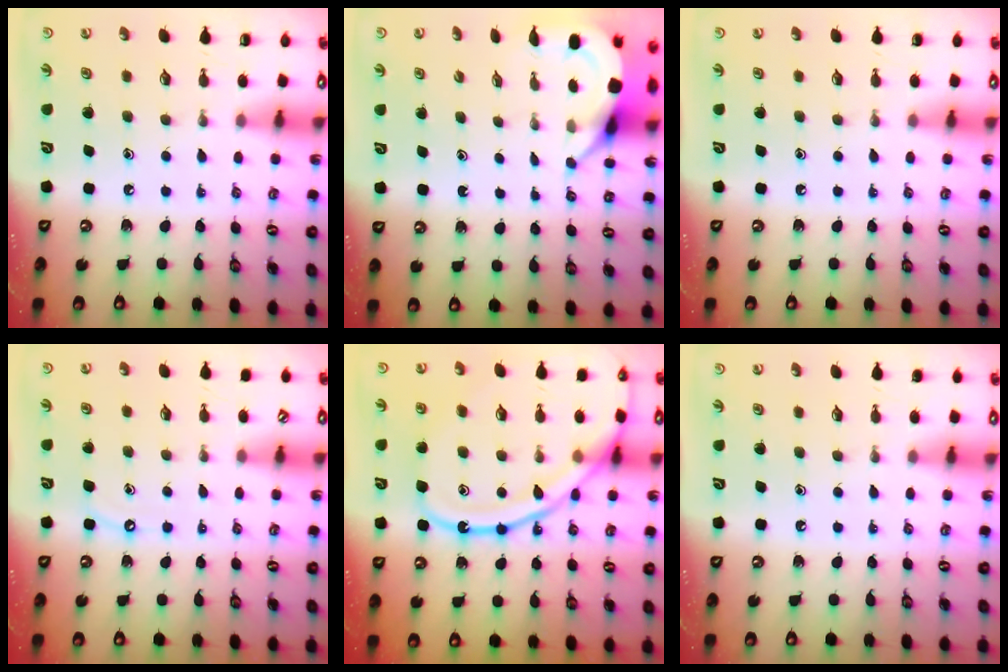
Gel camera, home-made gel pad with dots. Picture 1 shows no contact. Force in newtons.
{"total": 3.8, "press": 3.8, "slide": 0.1}
{"total": 0.0}
{"total": 4.0, "press": 4.0, "slide": 0.6}
{"total": 19.4, "press": 19.3, "slide": 1.9}
{"total": 0.0}